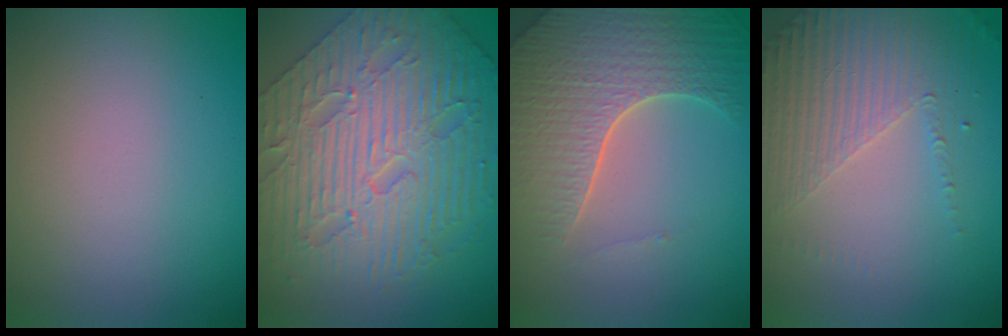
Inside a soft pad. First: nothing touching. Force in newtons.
{"total": 8.9, "press": 6.8, "slide": 5.7}
{"total": 7.0, "press": 5.2, "slide": 4.7}
{"total": 4.3, "press": 3.0, "slide": 3.0}